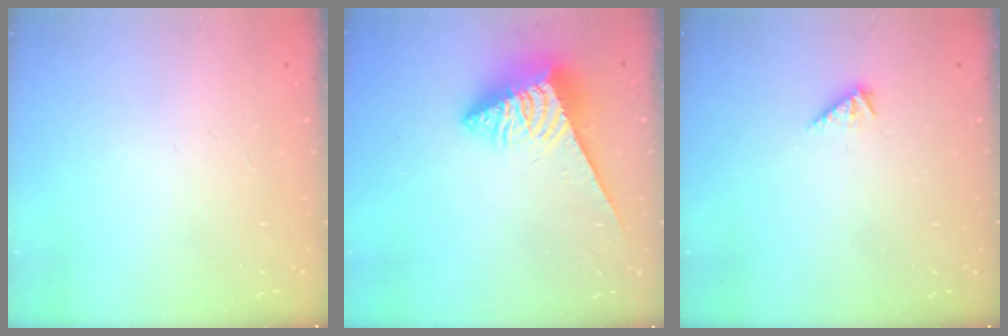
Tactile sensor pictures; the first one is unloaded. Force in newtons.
{"total": 6.4, "press": 6.3, "slide": 0.9}
{"total": 2.8, "press": 2.7, "slide": 0.4}